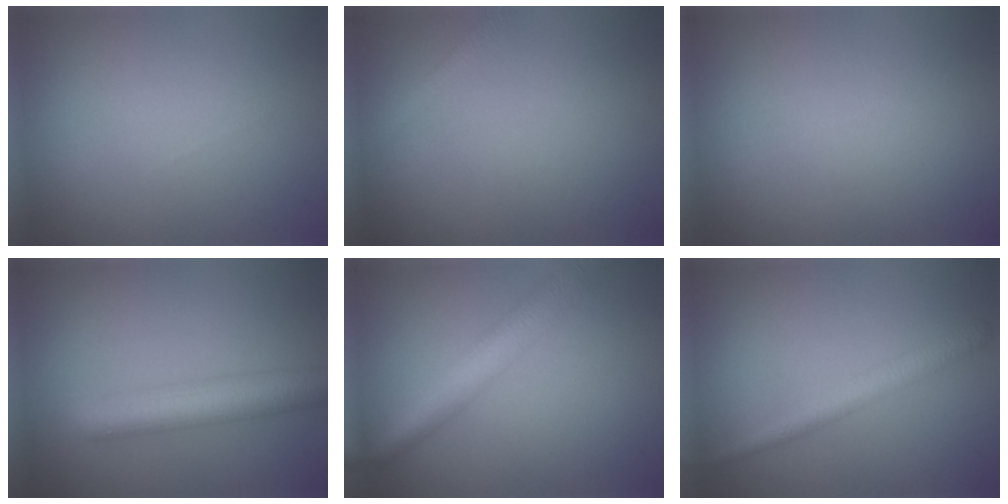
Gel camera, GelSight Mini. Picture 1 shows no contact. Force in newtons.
{"total": 1.2, "press": 1.2, "slide": 0.1}
{"total": 0.0}
{"total": 6.0, "press": 6.0, "slide": 0.1}
{"total": 5.3, "press": 5.3, "slide": 0.2}
{"total": 2.6, "press": 2.6, "slide": 0.0}